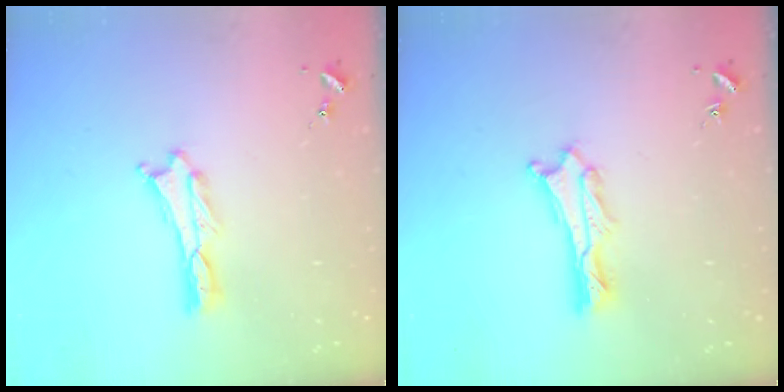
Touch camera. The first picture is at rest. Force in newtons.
{"total": 1.1, "press": 1.1, "slide": 0.2}